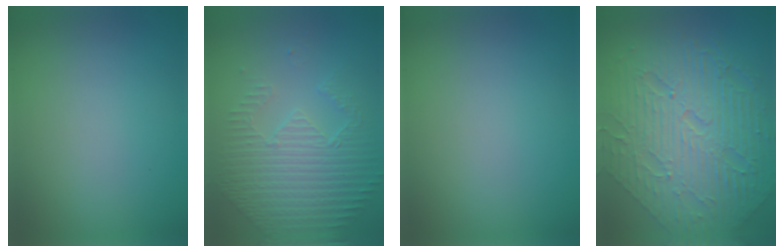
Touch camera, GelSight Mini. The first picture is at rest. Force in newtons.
{"total": 4.8, "press": 3.5, "slide": 3.3}
{"total": 0.0}
{"total": 11.4, "press": 7.5, "slide": 8.6}